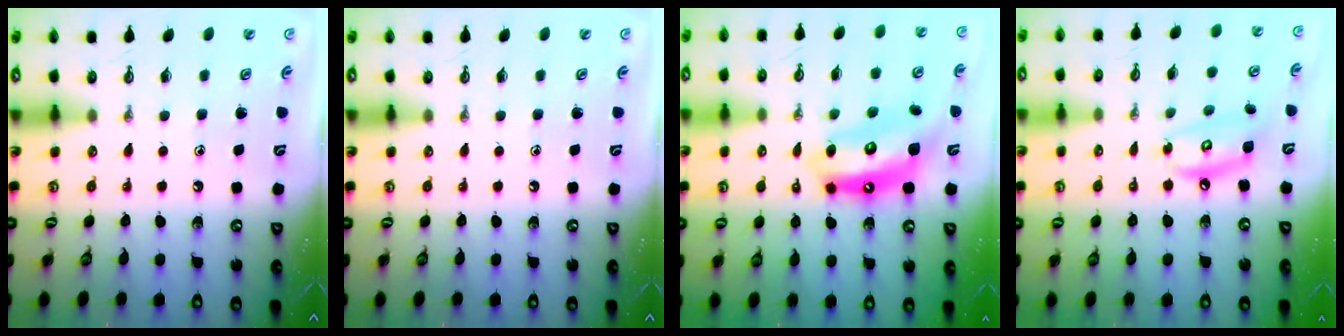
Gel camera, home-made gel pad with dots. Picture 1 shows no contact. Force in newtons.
{"total": 0.0}
{"total": 12.1, "press": 12.1, "slide": 1.2}
{"total": 10.5, "press": 10.5, "slide": 1.1}